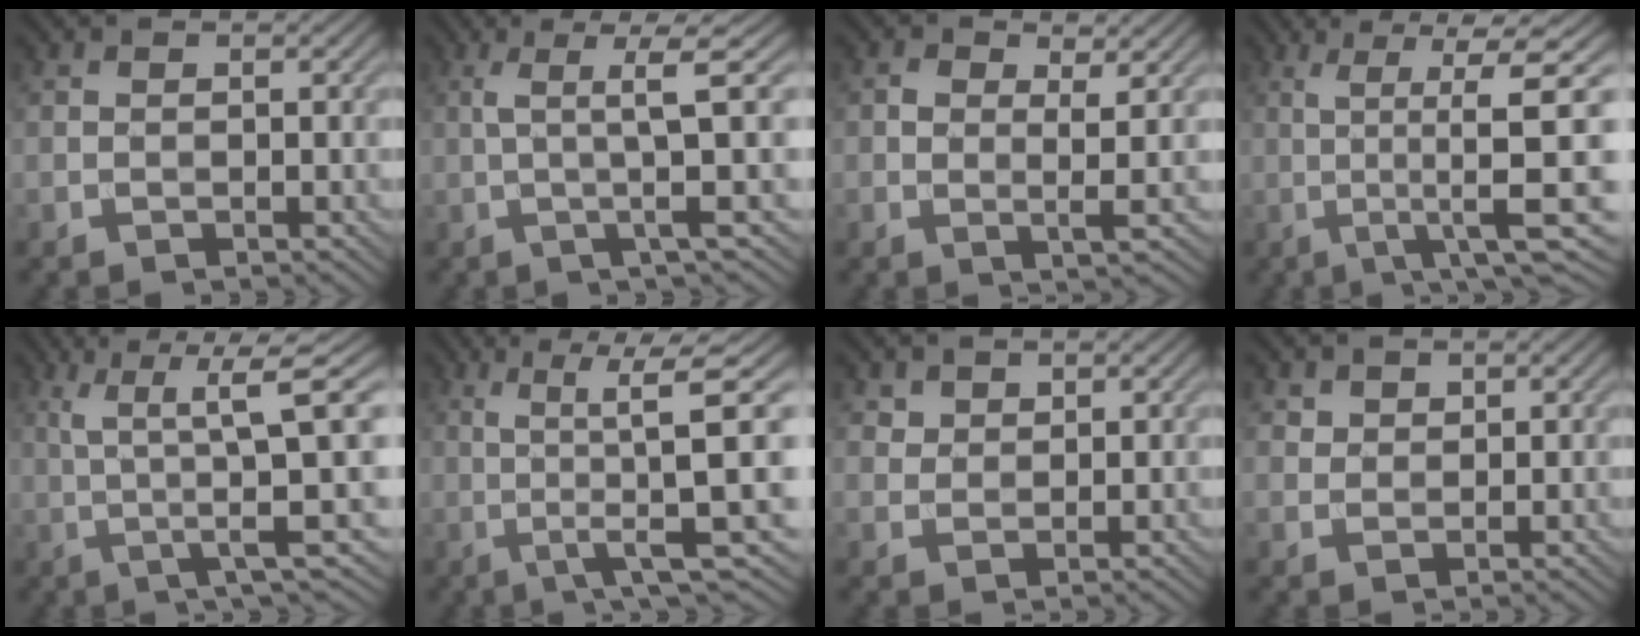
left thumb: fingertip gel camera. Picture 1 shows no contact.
{"total": 6.0, "force": [0.4, 0.2, 6.0], "torque": [-0.113, 0.014, 0.003]}
{"total": 3.1, "force": [0.7, 0.8, 2.9], "torque": [-0.060, -0.001, 0.011]}
{"total": 11.4, "force": [-0.3, 1.2, 11.3], "torque": [-0.176, 0.030, 0.003]}
{"total": 8.7, "force": [1.0, 1.0, 8.6], "torque": [-0.156, 0.010, 0.022]}
{"total": 9.8, "force": [-0.3, 0.8, 9.8], "torque": [-0.162, 0.021, -0.002]}
{"total": 2.0, "force": [1.5, 1.3, 0.5], "torque": [-0.015, -0.004, 0.034]}
{"total": 1.8, "force": [1.3, 1.2, 0.5], "torque": [-0.014, -0.003, 0.026]}